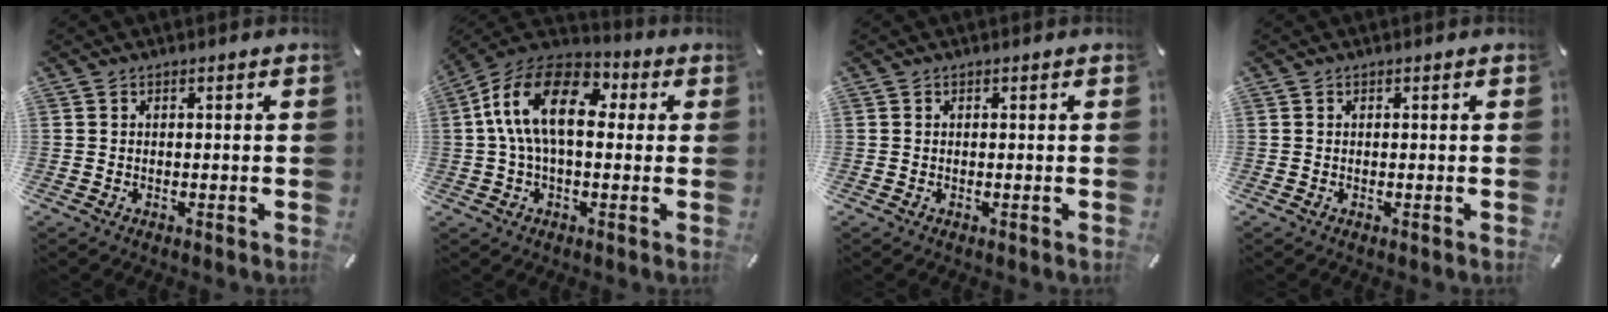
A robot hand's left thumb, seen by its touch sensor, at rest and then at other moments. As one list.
[{"total": 16.7, "force": [2.3, 9.7, 13.4], "torque": [-0.268, 0.008, 0.042]}, {"total": 0.0}, {"total": 0.0}]